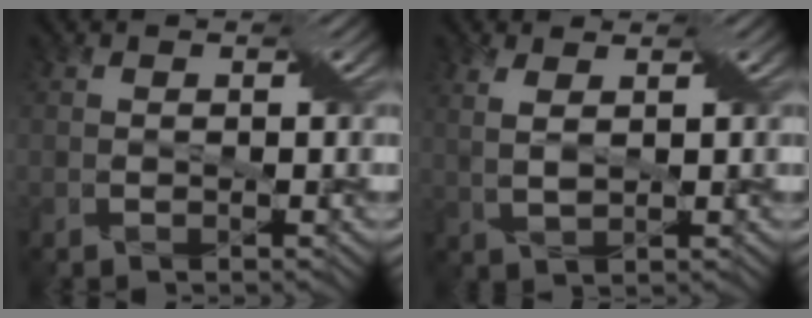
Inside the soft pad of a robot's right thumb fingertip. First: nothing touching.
{"total": 3.0, "force": [1.5, 0.9, 2.5], "torque": [-0.059, 0.001, 0.030]}